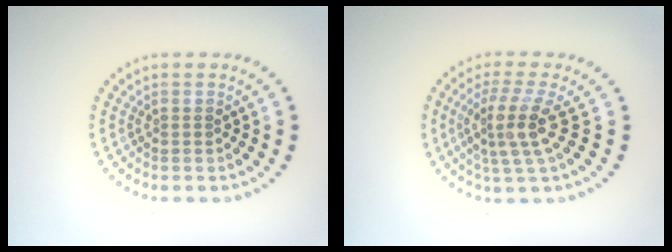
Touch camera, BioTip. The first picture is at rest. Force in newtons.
{"total": 3.8, "press": 2.7, "slide": 2.6}